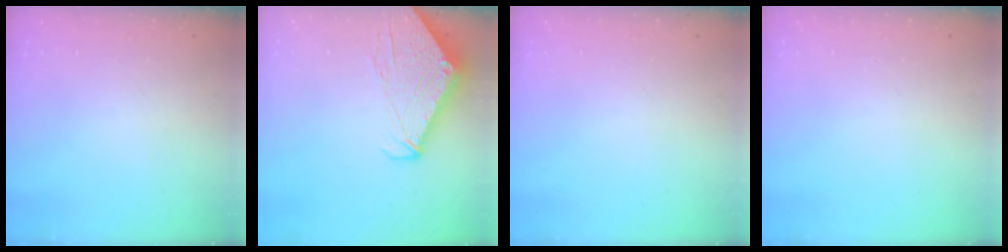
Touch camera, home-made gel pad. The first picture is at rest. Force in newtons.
{"total": 9.6, "press": 9.6, "slide": 1.1}
{"total": 0.0}
{"total": 0.0}